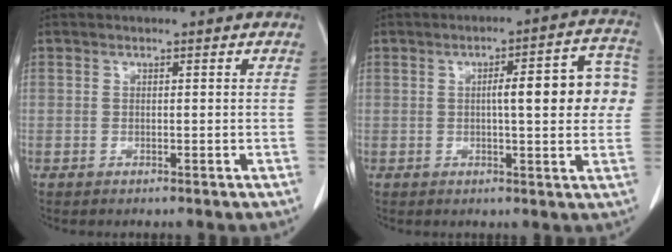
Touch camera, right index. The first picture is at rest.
{"total": 10.7, "force": [0.9, 2.2, 10.4], "torque": [-0.129, 0.031, 0.009]}